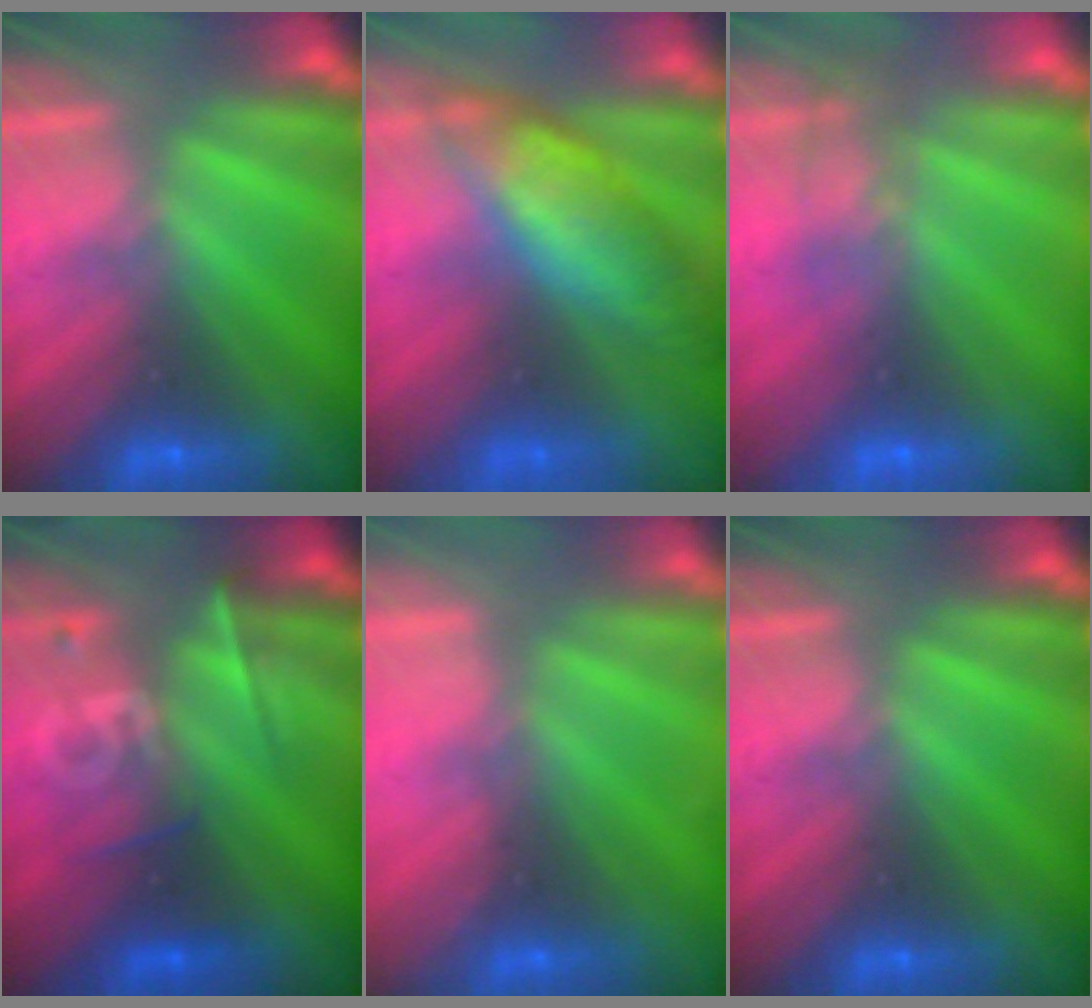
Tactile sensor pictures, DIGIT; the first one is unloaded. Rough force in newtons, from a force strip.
{"total": 6.1}
{"total": 1.4}
{"total": 2.3}
{"total": 2.3}
{"total": 0.0}